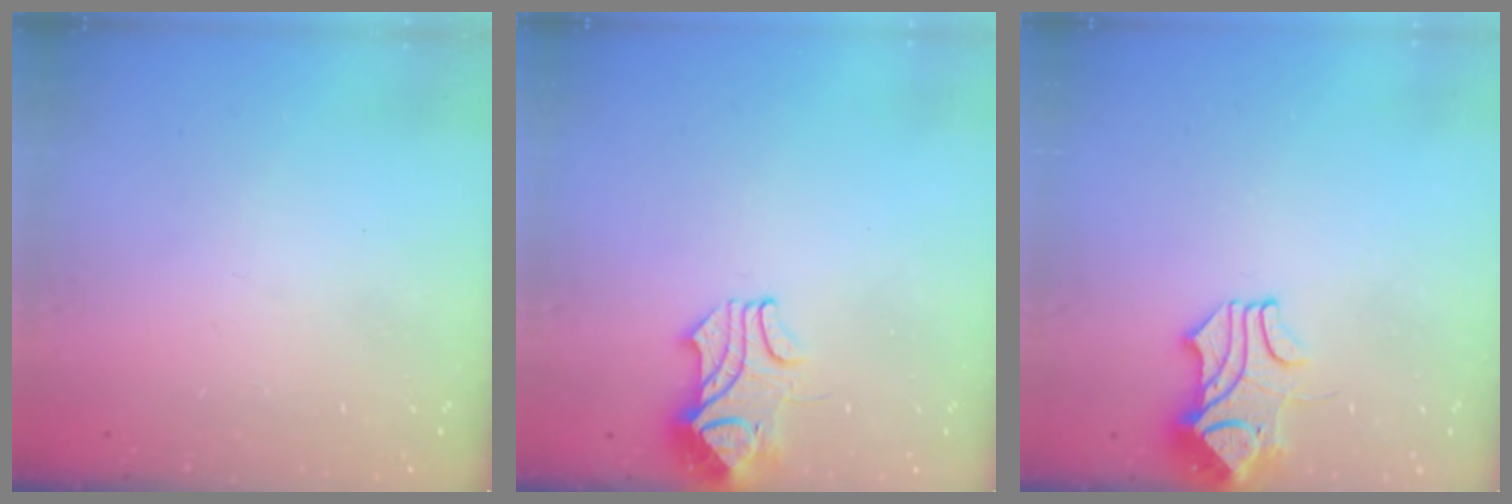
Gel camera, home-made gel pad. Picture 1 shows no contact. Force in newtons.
{"total": 2.2, "press": 2.1, "slide": 0.9}
{"total": 2.2, "press": 2.0, "slide": 0.7}